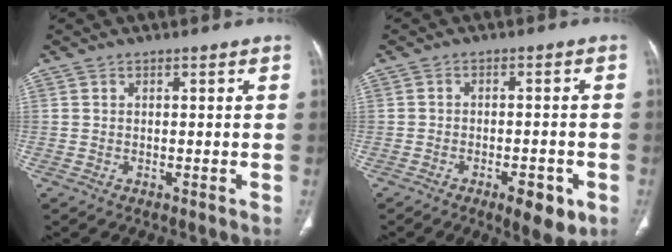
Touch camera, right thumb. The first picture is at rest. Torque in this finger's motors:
{"motor_torque": [0.67, 0.78, -0.17, 0.08, 0.23]}